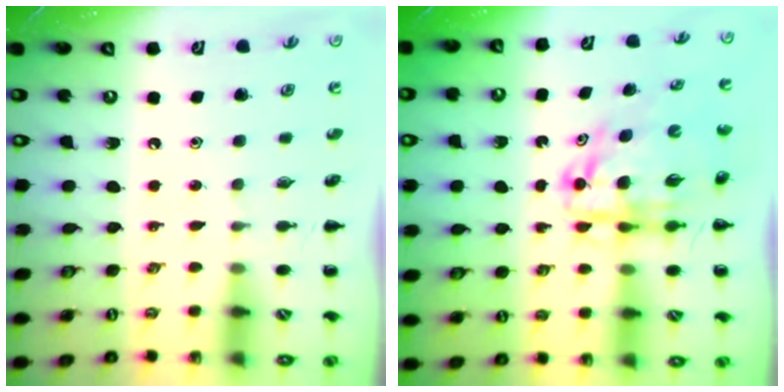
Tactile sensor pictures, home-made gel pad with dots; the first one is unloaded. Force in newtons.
{"total": 8.6, "press": 8.0, "slide": 3.2}